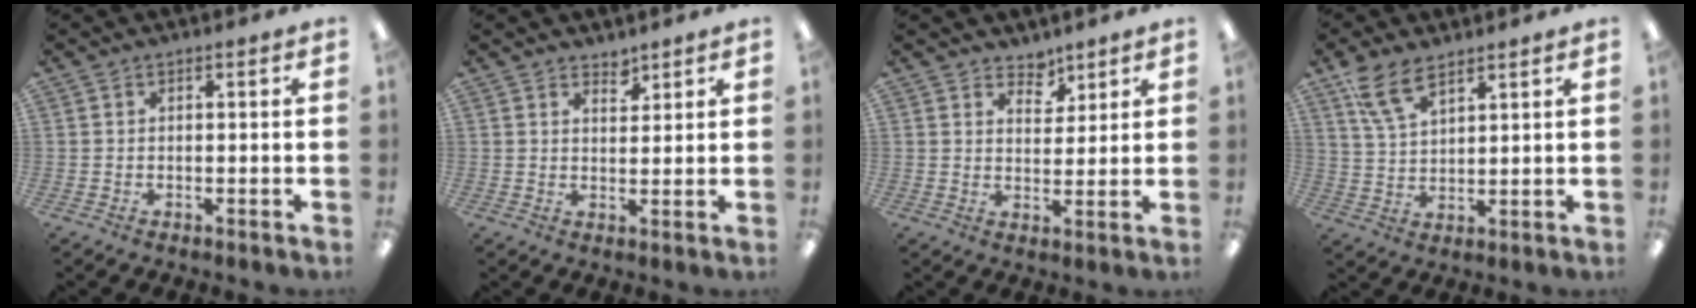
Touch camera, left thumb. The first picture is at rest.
{"total": 3.1, "force": [2.9, 1.2, 0.4], "torque": [0.005, -0.021, 0.050]}
{"total": 4.6, "force": [4.0, 2.4, 0.4], "torque": [0.002, -0.028, 0.070]}
{"total": 8.5, "force": [6.1, 3.5, 4.8], "torque": [-0.109, -0.019, 0.115]}